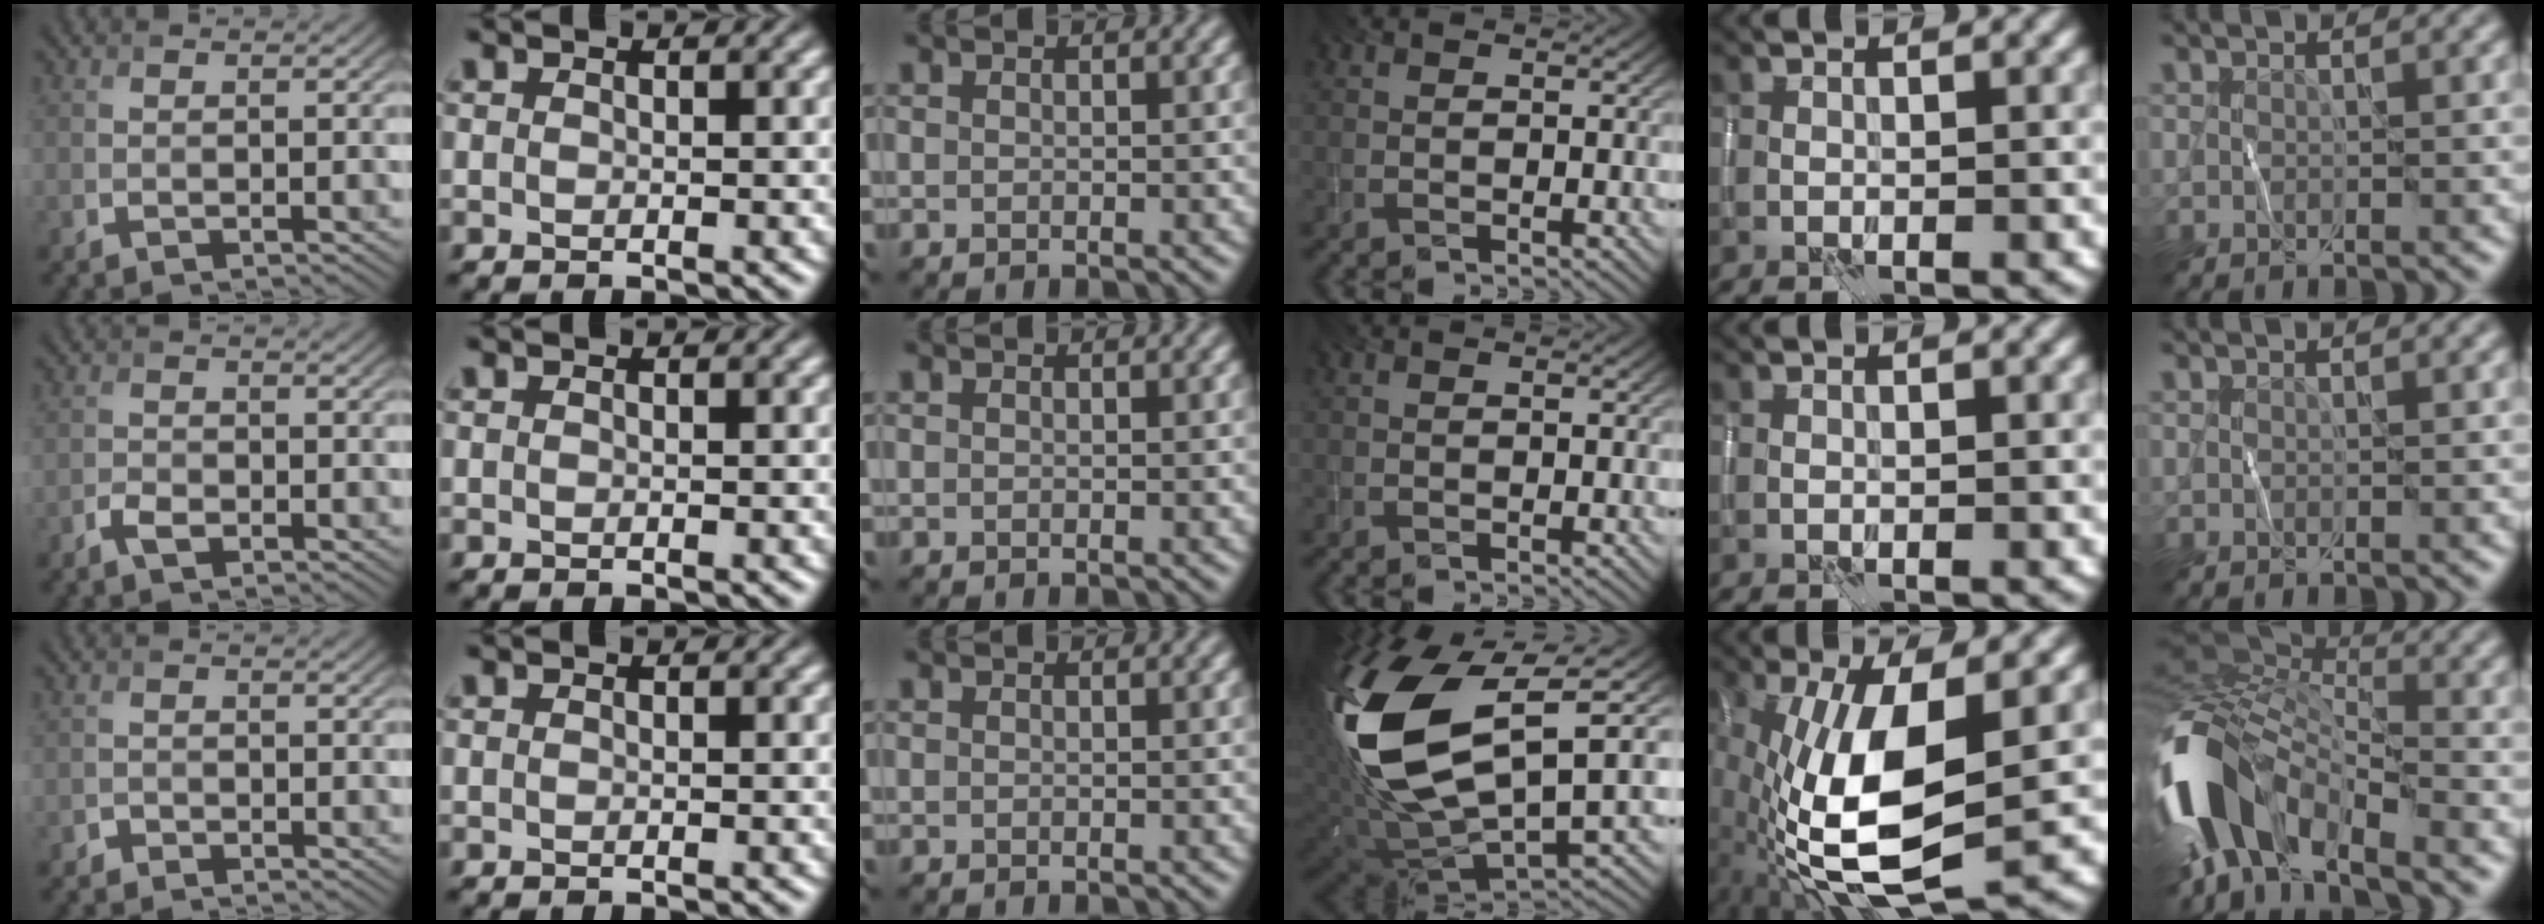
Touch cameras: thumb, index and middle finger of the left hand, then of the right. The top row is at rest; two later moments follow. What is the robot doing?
{"motion": "wipe", "object": "whiteboard"}